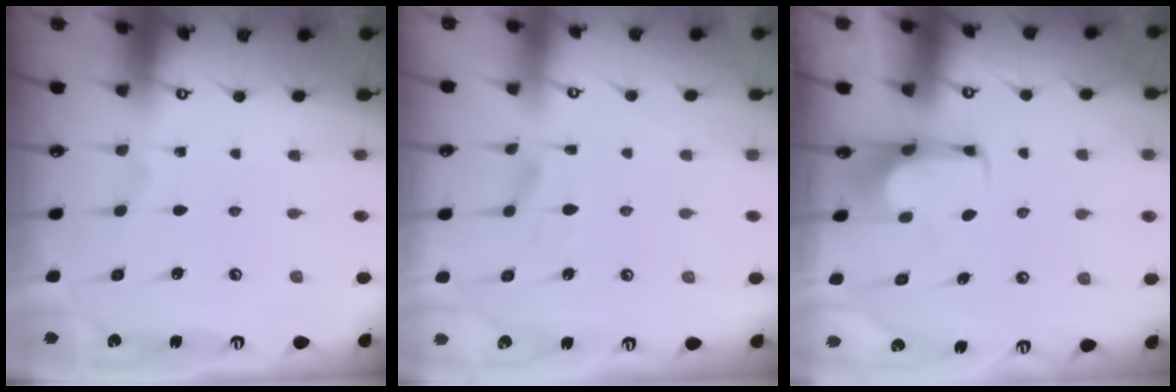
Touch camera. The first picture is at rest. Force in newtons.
{"total": 1.4, "press": 0.9, "slide": 1.1}
{"total": 1.9, "press": 1.9, "slide": 0.2}